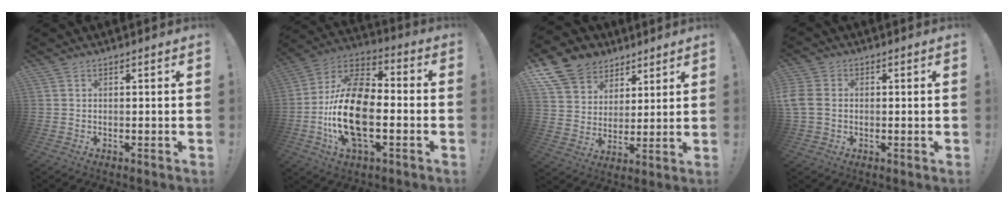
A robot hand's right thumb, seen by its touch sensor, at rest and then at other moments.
{"total": 21.4, "force": [-3.9, 11.6, 17.5], "torque": [-0.355, 0.019, -0.061]}
{"total": 12.5, "force": [7.7, 9.3, 3.4], "torque": [-0.055, -0.051, 0.152]}
{"total": 6.4, "force": [-0.4, 5.1, 3.7], "torque": [-0.080, 0.009, -0.002]}